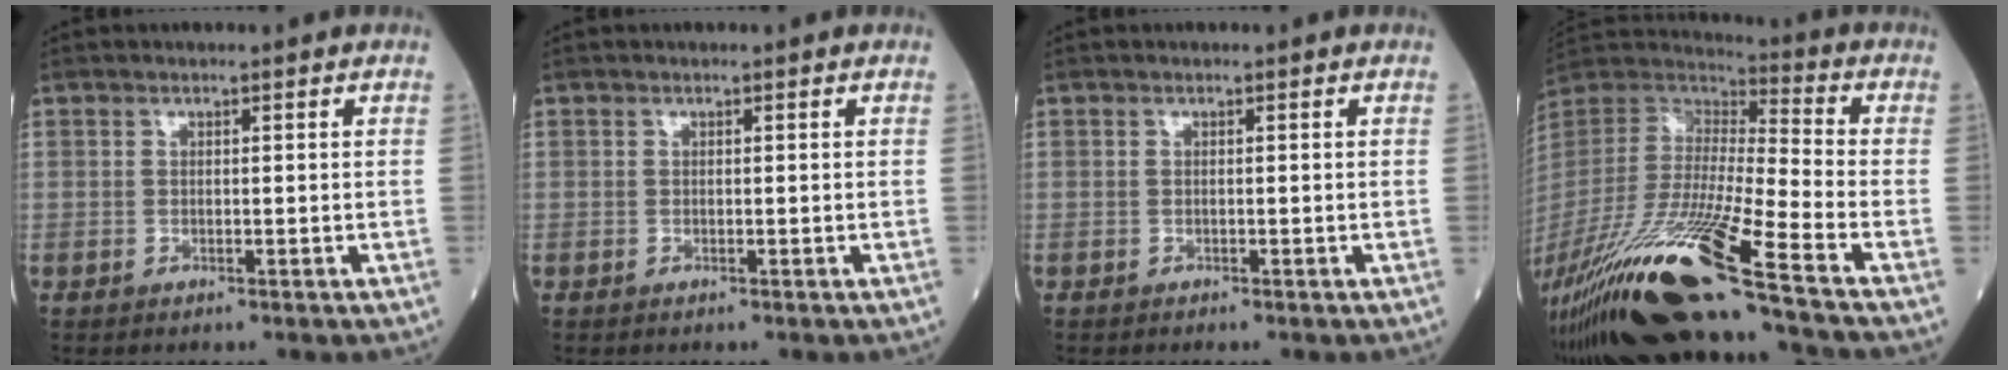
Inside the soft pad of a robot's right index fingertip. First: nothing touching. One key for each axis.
{"total": 0.0}
{"total": 0.0}
{"total": 25.3, "fx": -17.5, "fy": -0.3, "fz": 18.3, "tx": -0.388, "ty": -0.063, "tz": -0.333}